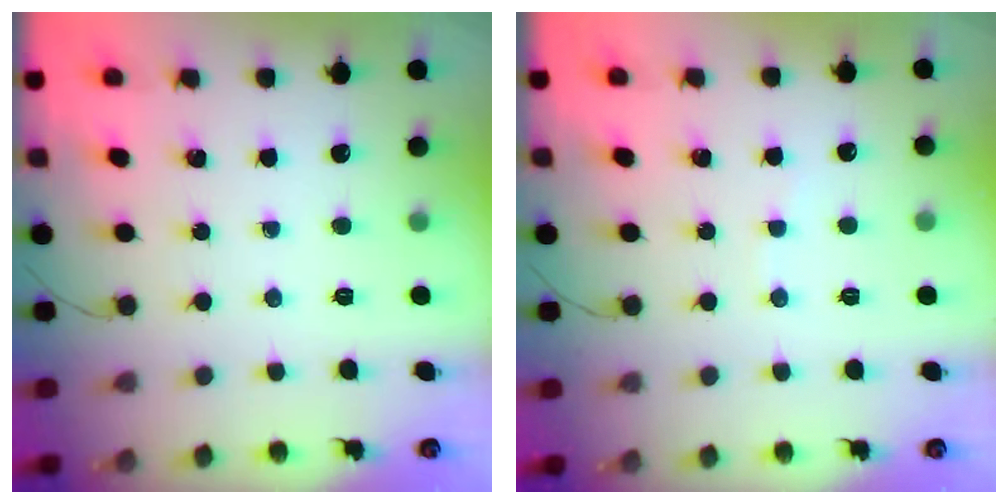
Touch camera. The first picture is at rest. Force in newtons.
{"total": 2.9, "press": 2.9, "slide": 0.7}